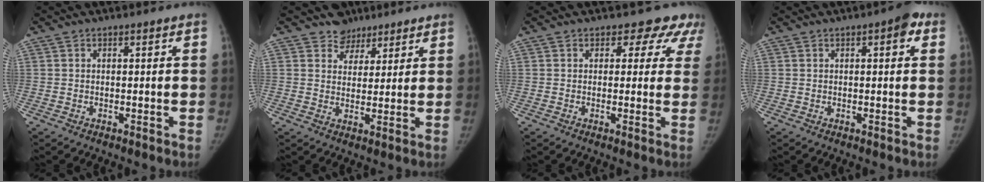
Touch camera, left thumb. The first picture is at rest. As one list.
[{"total": 5.0, "force": [3.7, 3.4, -0.3], "torque": [0.035, -0.025, 0.055]}, {"total": 7.1, "force": [5.5, 4.3, 1.0], "torque": [0.043, -0.018, 0.040]}, {"total": 3.5, "force": [1.3, 1.2, 3.0], "torque": [-0.032, 0.002, 0.009]}]